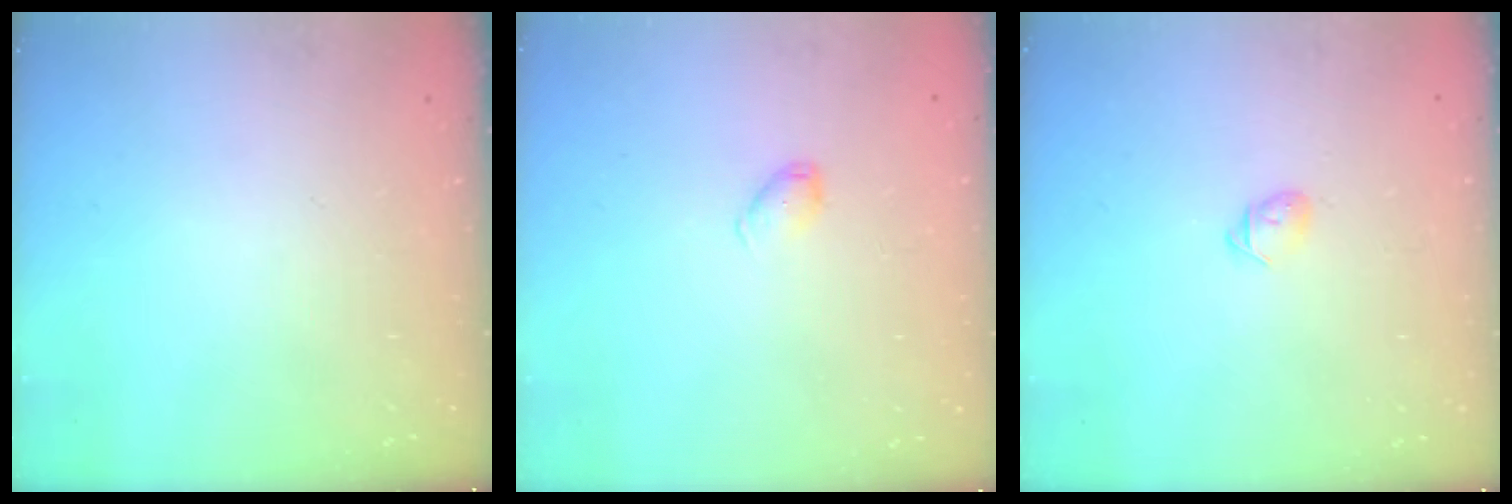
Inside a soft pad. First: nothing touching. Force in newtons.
{"total": 5.4, "press": 5.4, "slide": 0.6}
{"total": 4.0, "press": 3.9, "slide": 1.1}